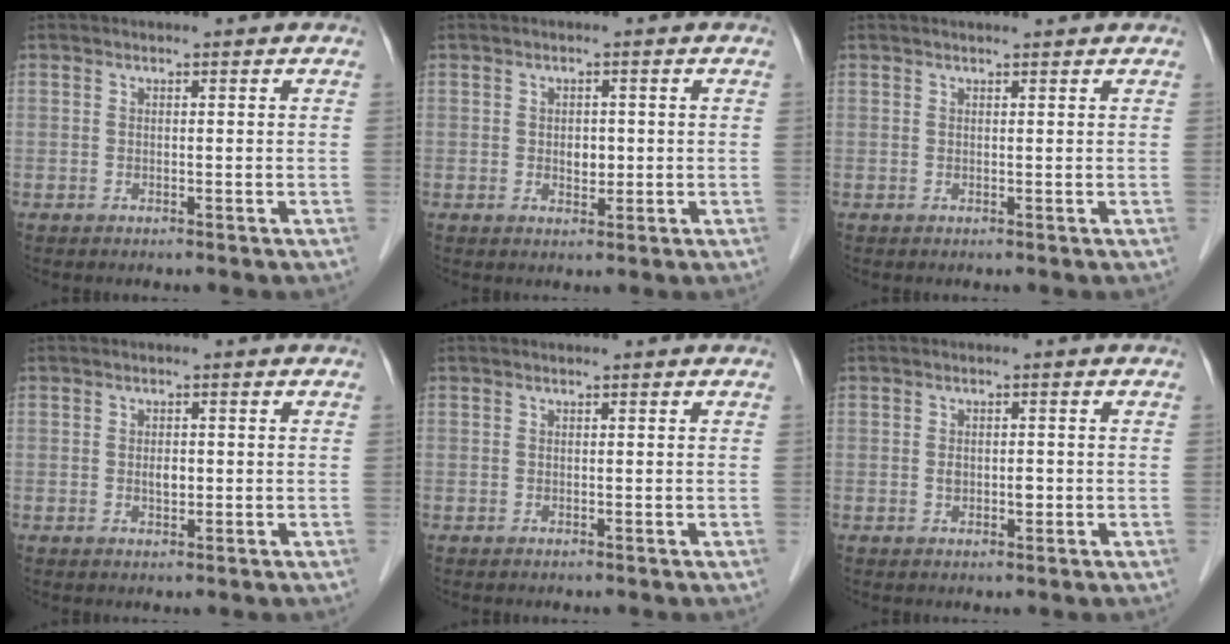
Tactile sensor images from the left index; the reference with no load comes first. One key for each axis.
{"total": 2.1, "fx": -0.3, "fy": 1.4, "fz": 1.5, "tx": -0.026, "ty": -0.003, "tz": -0.002}
{"total": 2.1, "fx": 2.0, "fy": 0.0, "fz": 0.7, "tx": -0.008, "ty": 0.011, "tz": 0.024}
{"total": 1.5, "fx": -0.3, "fy": 0.8, "fz": 1.2, "tx": -0.022, "ty": -0.003, "tz": -0.003}
{"total": 0.0}
{"total": 1.9, "fx": -0.5, "fy": 1.0, "fz": 1.5, "tx": -0.029, "ty": -0.002, "tz": -0.005}